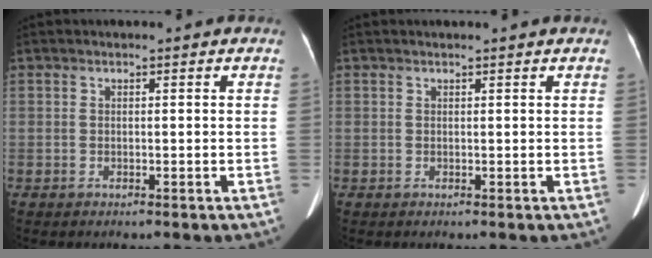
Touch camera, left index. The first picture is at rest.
{"total": 2.0, "force": [1.8, -0.1, 0.8], "torque": [-0.010, 0.018, 0.024]}